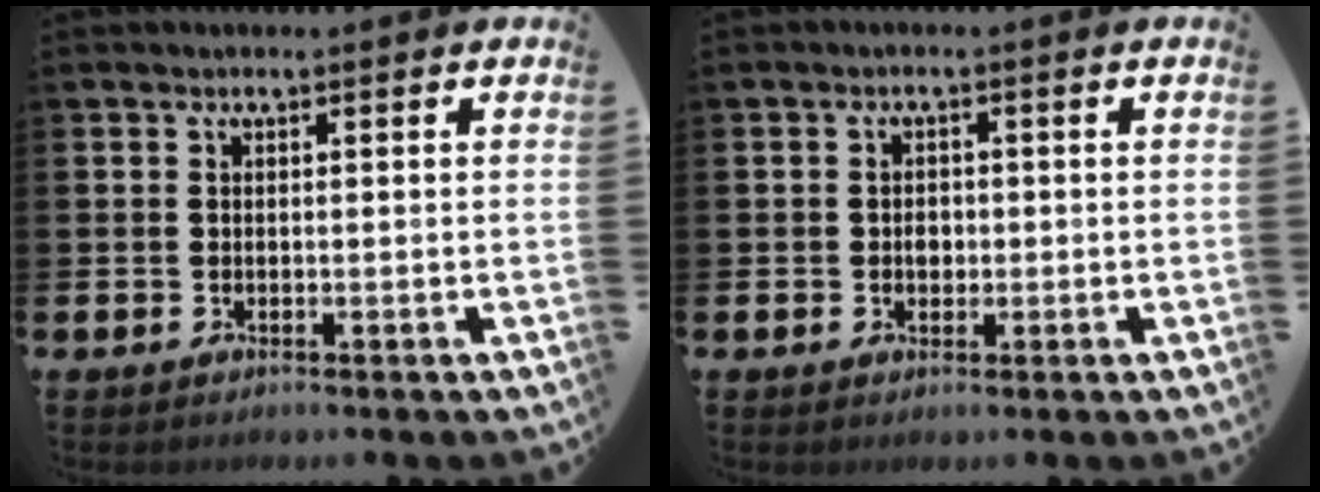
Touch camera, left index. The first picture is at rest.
{"total": 1.7, "force": [-0.1, 1.4, 1.0], "torque": [0.000, -0.001, -0.009]}